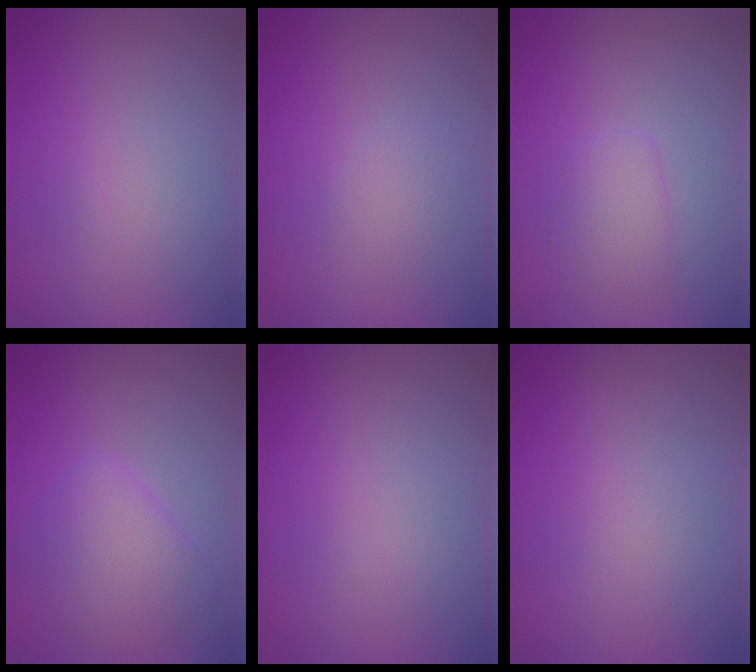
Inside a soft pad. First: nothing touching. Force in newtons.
{"total": 1.0, "press": 1.0, "slide": 0.0}
{"total": 1.7, "press": 1.7, "slide": 0.1}
{"total": 3.3, "press": 3.3, "slide": 0.2}
{"total": 0.0}
{"total": 0.0}